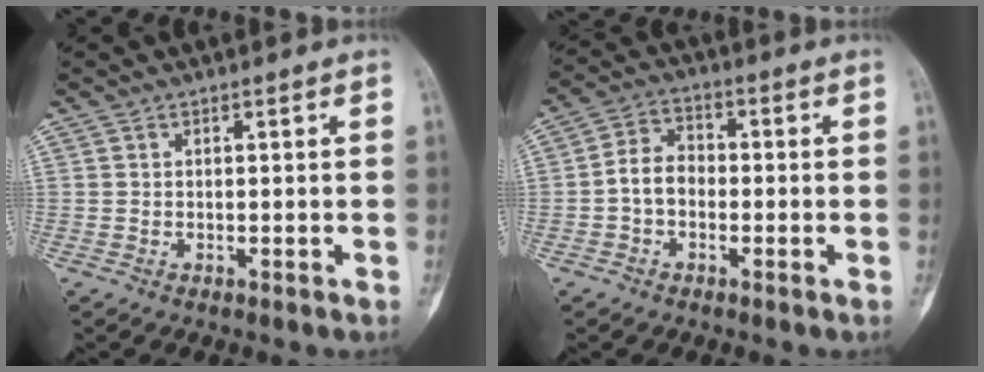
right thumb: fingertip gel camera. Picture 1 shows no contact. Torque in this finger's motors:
{"motor_torque": [0.17, 0.17, 0.40, -0.42, 0.01]}